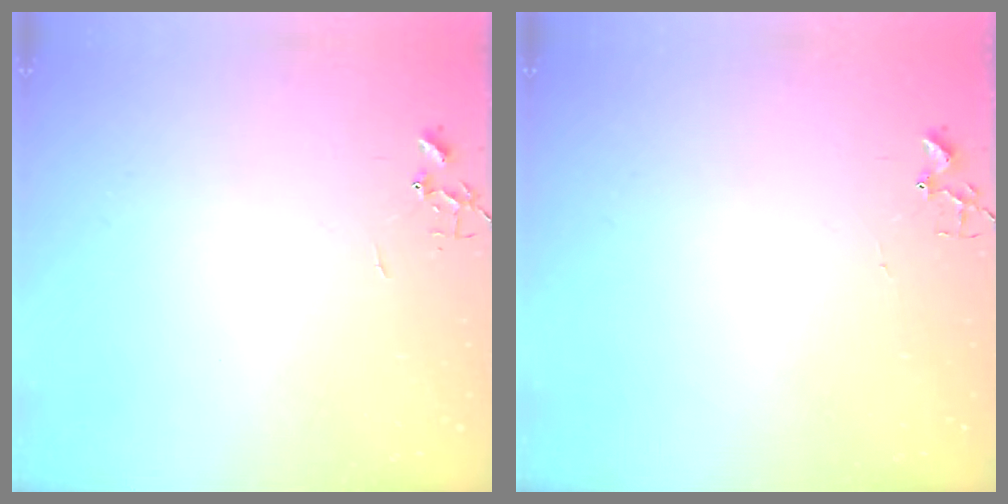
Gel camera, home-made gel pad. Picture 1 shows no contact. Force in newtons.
{"total": 1.7, "press": 1.6, "slide": 0.2}